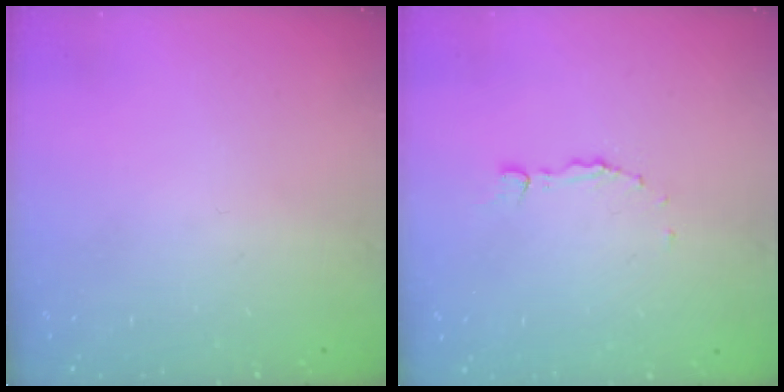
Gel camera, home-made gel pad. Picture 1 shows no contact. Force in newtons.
{"total": 2.0, "press": 2.0, "slide": 0.3}